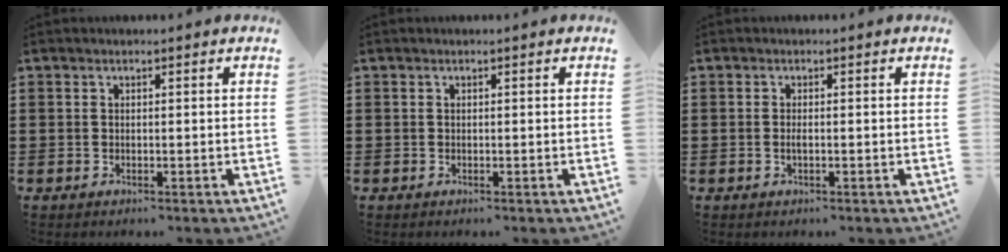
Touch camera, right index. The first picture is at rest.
{"total": 0.0}
{"total": 1.0, "force": [-0.2, 0.3, 1.0], "torque": [-0.019, -0.002, -0.003]}